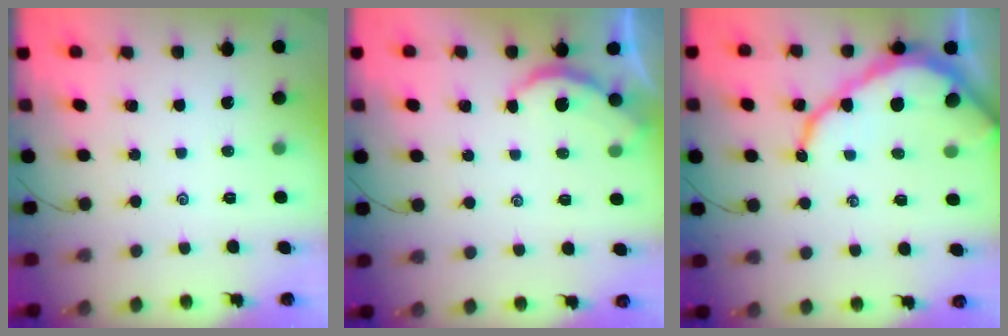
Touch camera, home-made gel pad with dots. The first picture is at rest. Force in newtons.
{"total": 2.6, "press": 2.6, "slide": 0.2}
{"total": 11.6, "press": 11.5, "slide": 1.3}